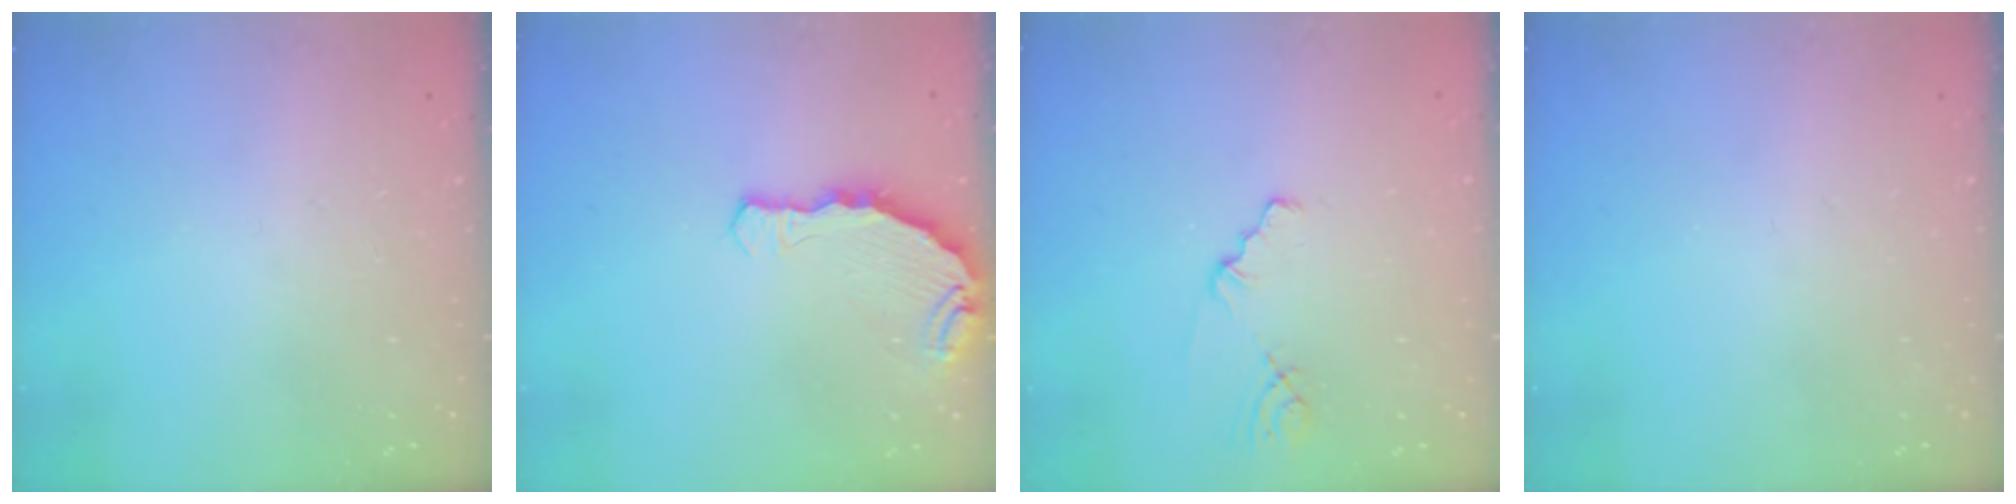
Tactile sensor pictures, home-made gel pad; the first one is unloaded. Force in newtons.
{"total": 8.2, "press": 6.5, "slide": 5.1}
{"total": 1.1, "press": 1.1, "slide": 0.2}
{"total": 0.0}